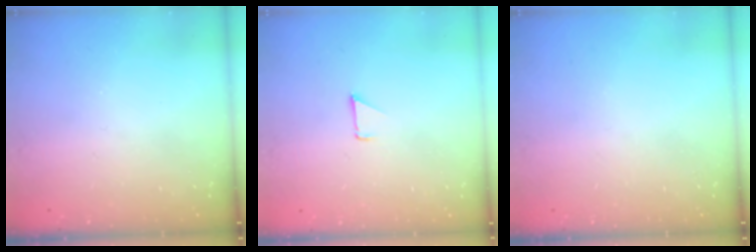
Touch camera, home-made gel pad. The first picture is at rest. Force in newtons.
{"total": 0.9, "press": 0.8, "slide": 0.1}
{"total": 0.0}